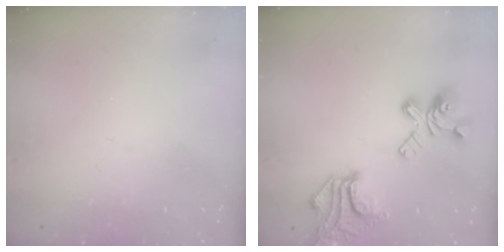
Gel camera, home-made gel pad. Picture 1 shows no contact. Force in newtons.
{"total": 14.7, "press": 14.4, "slide": 3.0}